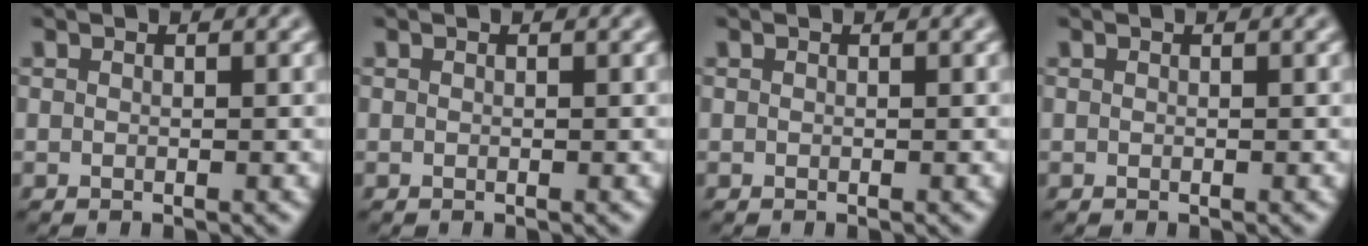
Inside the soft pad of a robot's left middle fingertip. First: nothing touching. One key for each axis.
{"total": 0.0}
{"total": 0.0}
{"total": 0.0}